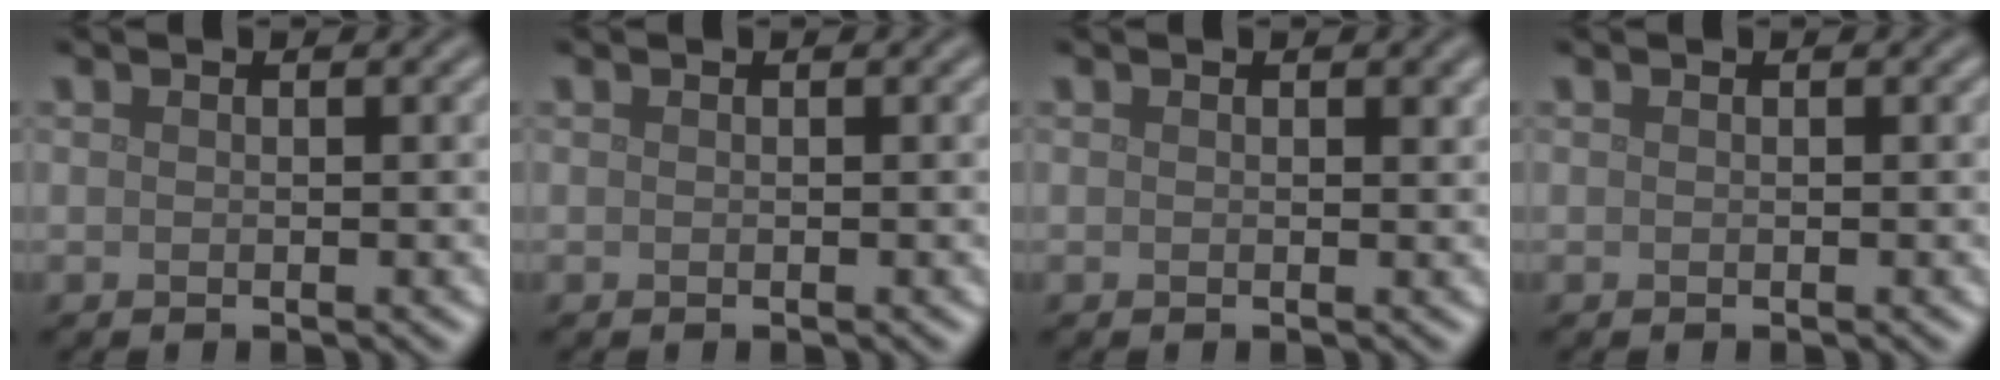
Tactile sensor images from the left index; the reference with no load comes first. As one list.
[{"total": 0.0}, {"total": 0.6, "force": [0.2, 0.3, 0.5], "torque": [-0.004, -0.002, 0.002]}, {"total": 0.0}]